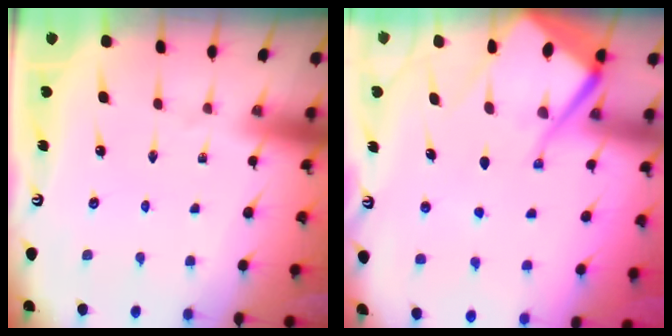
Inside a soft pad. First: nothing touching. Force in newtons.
{"total": 13.2, "press": 13.2, "slide": 1.3}